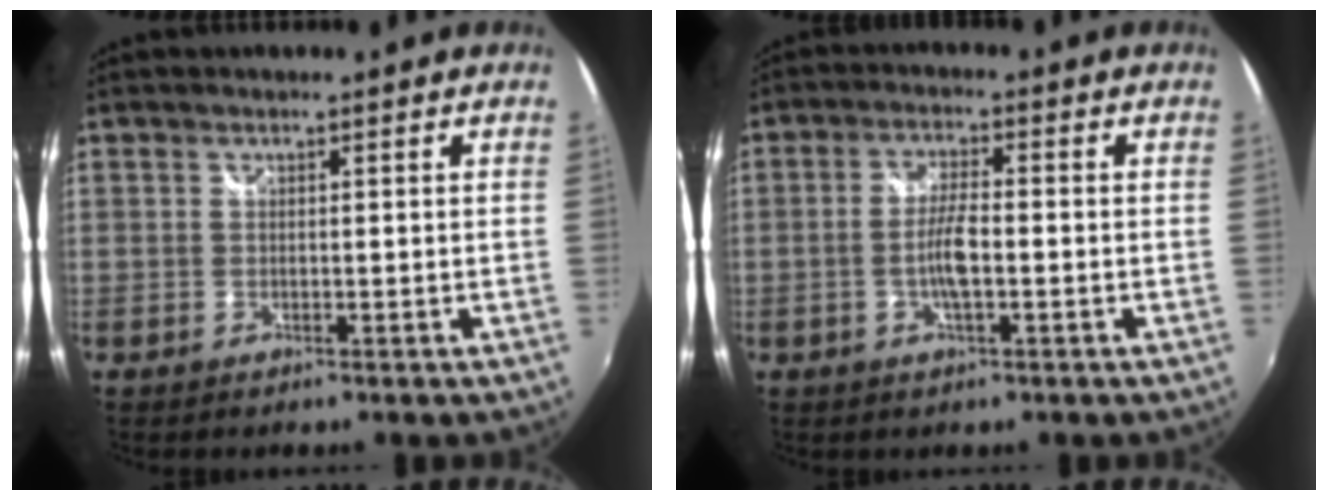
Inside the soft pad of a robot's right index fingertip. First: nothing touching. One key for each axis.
{"total": 5.1, "fx": -1.3, "fy": 1.1, "fz": 4.8, "tx": -0.097, "ty": 0.001, "tz": -0.024}